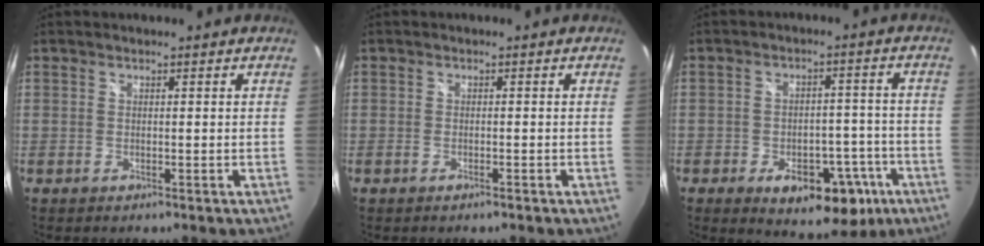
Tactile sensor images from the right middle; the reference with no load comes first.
{"total": 1.1, "force": [-0.9, 0.3, 0.6], "torque": [-0.012, 0.000, -0.017]}
{"total": 14.0, "force": [-7.2, 8.1, 8.8], "torque": [-0.125, 0.007, -0.083]}